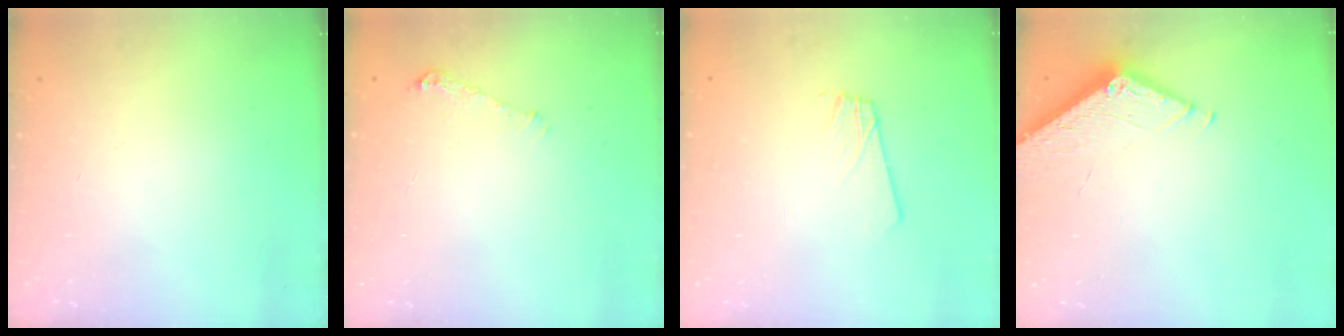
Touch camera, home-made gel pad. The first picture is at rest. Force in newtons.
{"total": 5.3, "press": 5.2, "slide": 0.6}
{"total": 1.8, "press": 1.8, "slide": 0.1}
{"total": 4.6, "press": 4.6, "slide": 0.5}